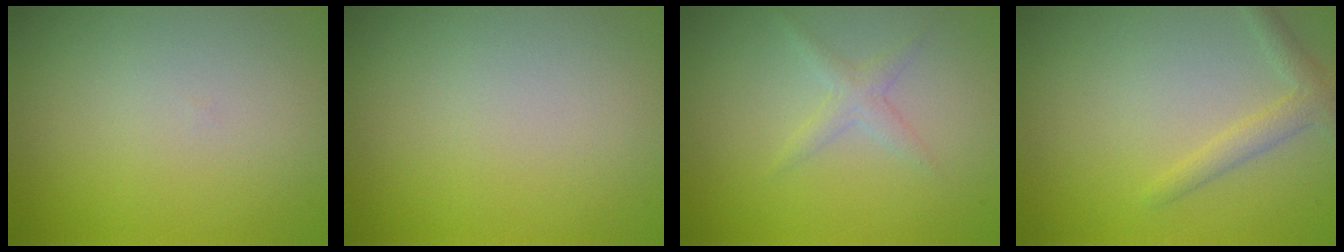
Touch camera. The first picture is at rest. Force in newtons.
{"total": 0.0}
{"total": 1.3, "press": 1.3, "slide": 0.1}
{"total": 2.1, "press": 2.1, "slide": 0.1}